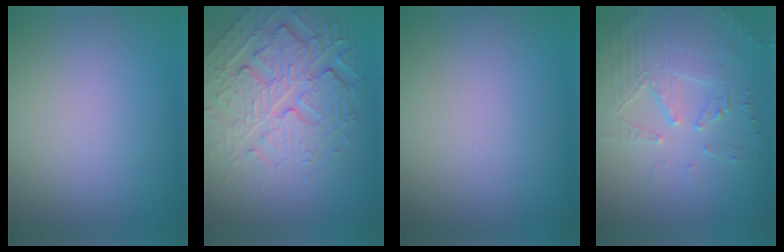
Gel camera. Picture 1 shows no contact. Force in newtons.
{"total": 7.2, "press": 5.3, "slide": 4.9}
{"total": 0.0}
{"total": 5.6, "press": 3.7, "slide": 4.2}